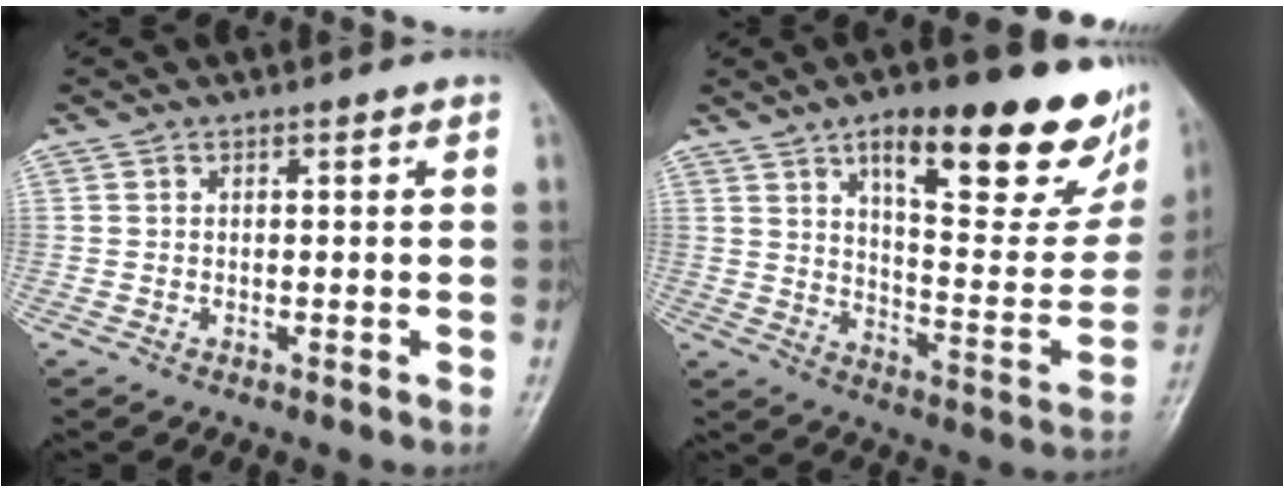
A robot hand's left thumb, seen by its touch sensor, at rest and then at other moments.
{"total": 26.6, "force": [15.2, 8.5, 20.0], "torque": [-0.231, -0.055, 0.223]}